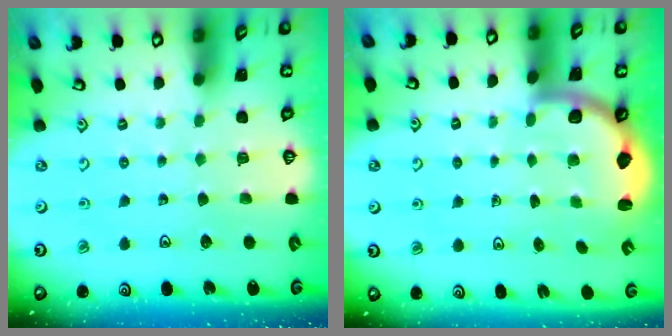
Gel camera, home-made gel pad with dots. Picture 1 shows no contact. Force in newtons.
{"total": 2.5, "press": 2.5, "slide": 0.6}